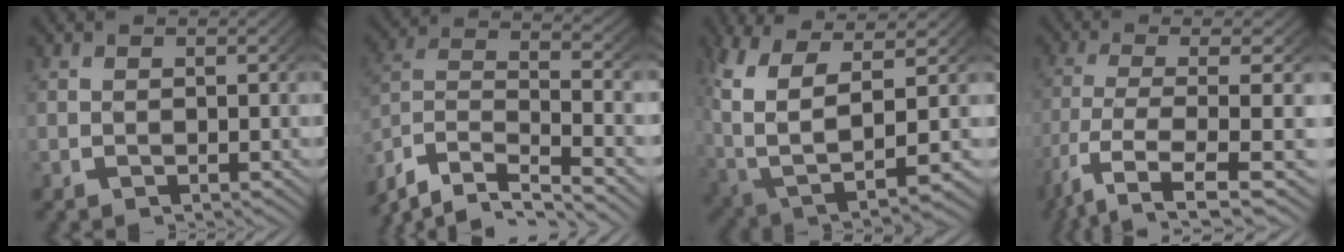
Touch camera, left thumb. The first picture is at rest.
{"total": 13.4, "force": [-4.7, 9.1, 8.8], "torque": [-0.203, -0.044, -0.065]}
{"total": 13.9, "force": [0.6, 9.3, 10.3], "torque": [-0.240, -0.054, 0.035]}
{"total": 9.5, "force": [-3.1, 4.0, 8.0], "torque": [-0.183, -0.036, -0.020]}